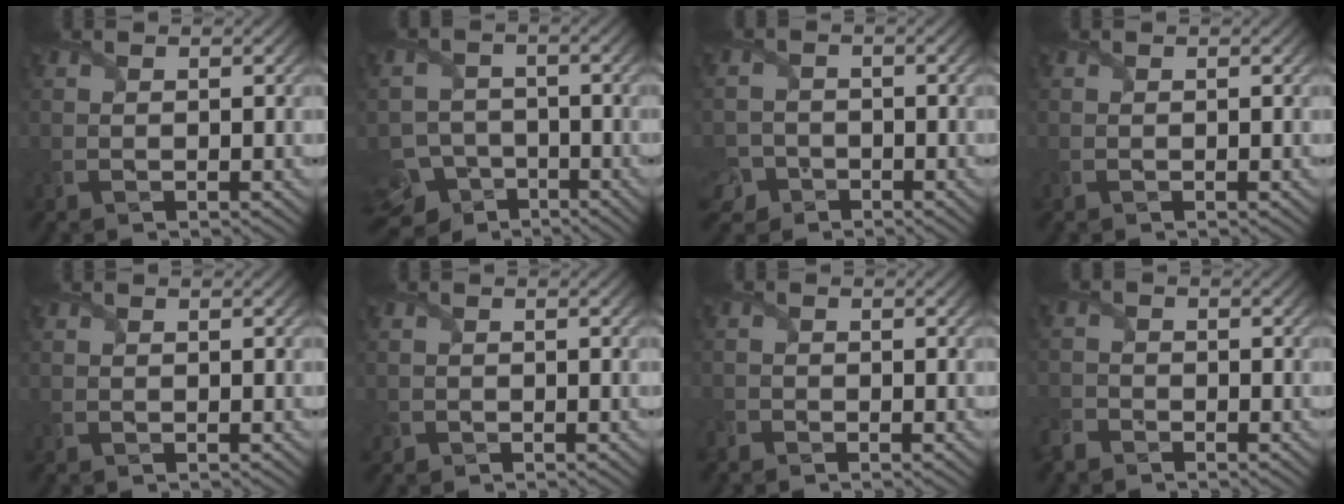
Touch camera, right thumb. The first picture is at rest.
{"total": 9.8, "force": [-7.1, 6.5, 1.9], "torque": [-0.045, -0.029, -0.104]}
{"total": 4.2, "force": [-2.6, 3.1, 1.1], "torque": [-0.019, -0.003, -0.051]}
{"total": 0.0}
{"total": 0.0}
{"total": 0.7, "force": [-0.4, 0.6, -0.1], "torque": [0.003, -0.002, -0.008]}
{"total": 0.9, "force": [-0.9, 0.3, 0.1], "torque": [-0.005, -0.002, -0.024]}
{"total": 2.3, "force": [-2.0, 1.1, 0.6], "torque": [-0.017, -0.005, -0.054]}